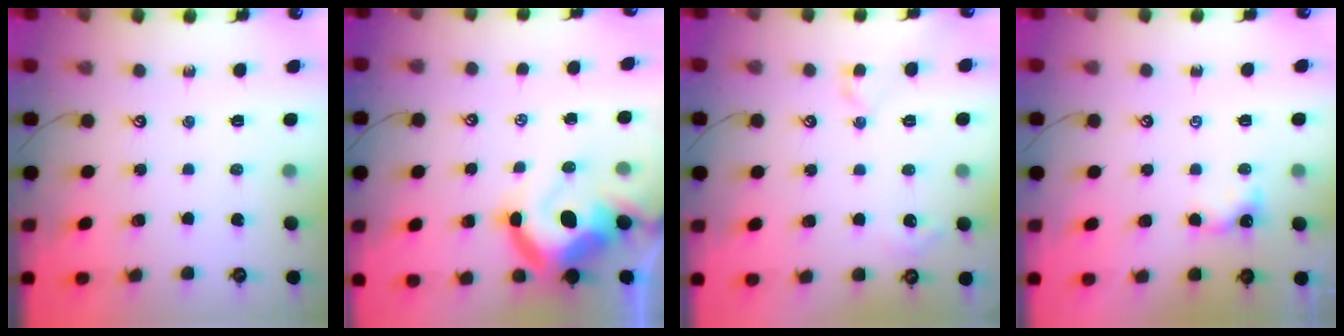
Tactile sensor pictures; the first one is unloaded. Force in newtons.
{"total": 15.9, "press": 15.7, "slide": 2.5}
{"total": 1.2, "press": 1.2, "slide": 0.2}
{"total": 1.4, "press": 1.4, "slide": 0.3}